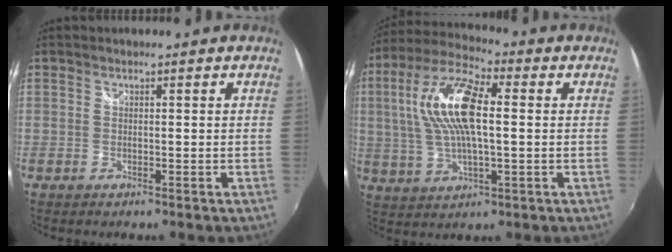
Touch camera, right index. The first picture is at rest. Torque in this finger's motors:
{"motor_torque": [0.90, -0.08, 0.95, 0.21]}